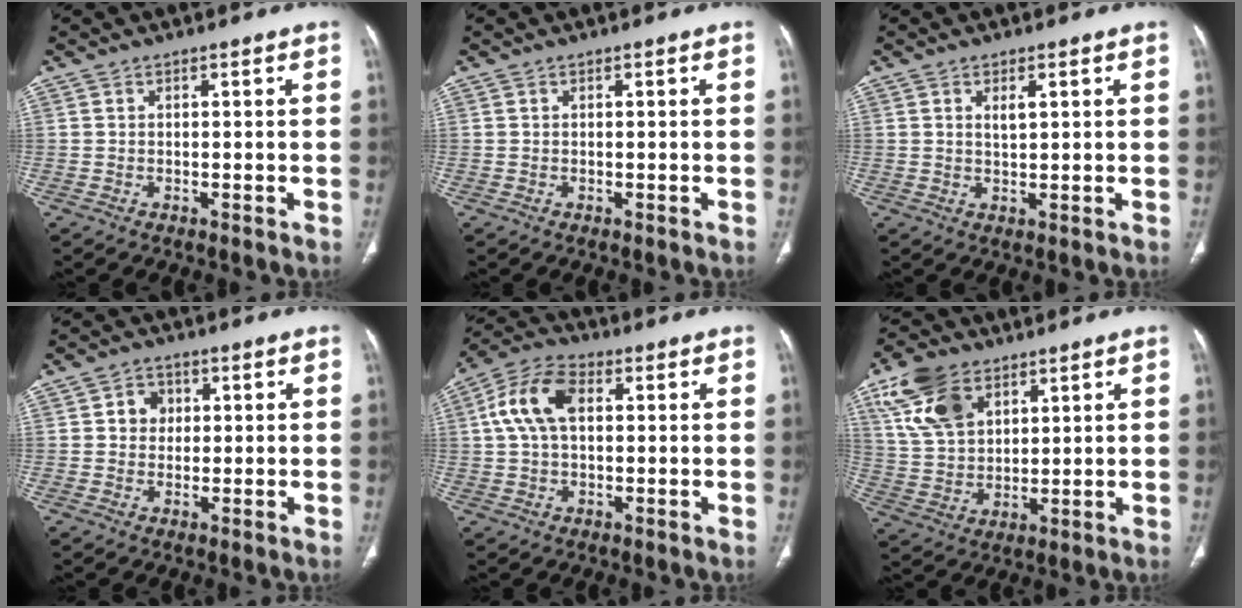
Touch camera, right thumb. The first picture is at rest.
{"total": 0.0}
{"total": 2.5, "force": [1.0, 1.0, 2.1], "torque": [-0.035, -0.006, 0.019]}
{"total": 3.9, "force": [0.8, 3.5, 1.7], "torque": [-0.004, 0.004, 0.009]}
{"total": 10.3, "force": [2.0, 6.2, 7.9], "torque": [-0.160, 0.026, 0.033]}
{"total": 12.8, "force": [6.6, 7.9, 7.6], "torque": [-0.133, -0.016, 0.137]}